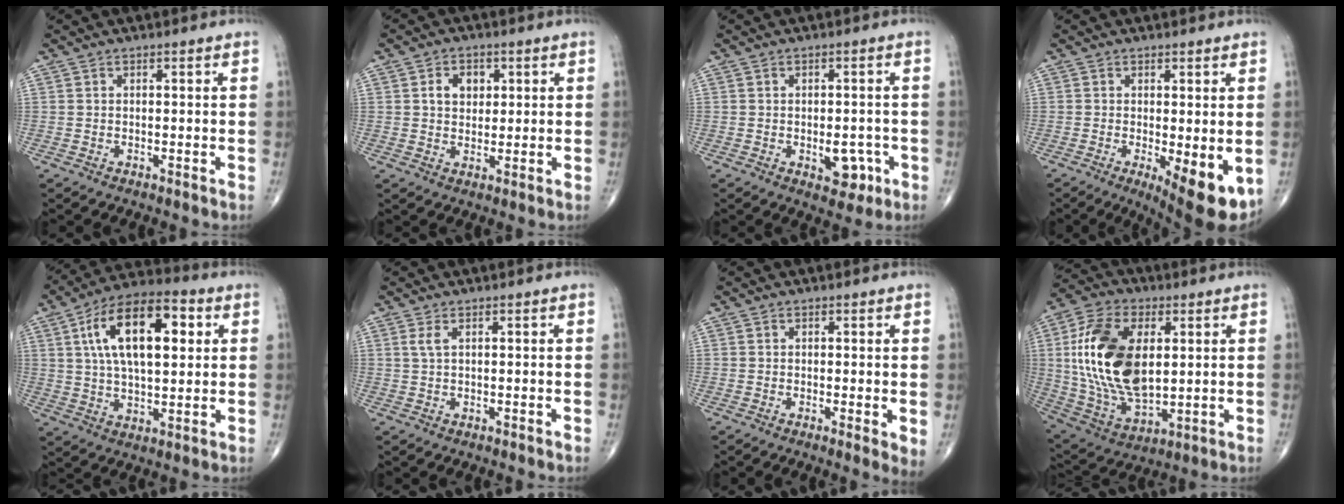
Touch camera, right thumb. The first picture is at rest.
{"total": 4.8, "force": [1.4, 3.6, 2.8], "torque": [-0.023, -0.002, 0.020]}
{"total": 5.5, "force": [-1.7, 3.2, 4.1], "torque": [-0.028, 0.006, -0.015]}
{"total": 9.5, "force": [-2.6, 3.0, 8.7], "torque": [-0.114, -0.022, -0.031]}
{"total": 18.6, "force": [5.1, 8.7, 15.6], "torque": [-0.248, 0.009, 0.080]}
{"total": 1.5, "force": [0.6, 0.4, 1.3], "torque": [-0.036, 0.006, 0.015]}
{"total": 2.8, "force": [0.1, 0.8, 2.7], "torque": [-0.038, -0.010, -0.002]}
{"total": 21.6, "force": [3.3, 12.2, 17.6], "torque": [-0.337, -0.014, 0.065]}